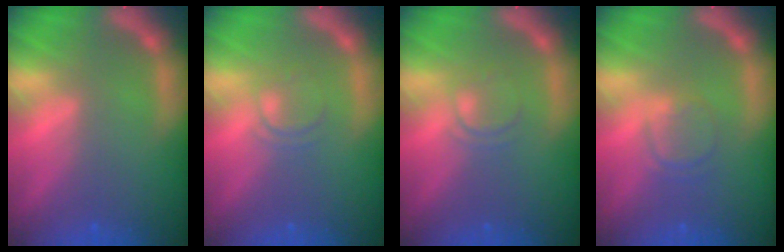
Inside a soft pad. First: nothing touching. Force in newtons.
{"total": 2.0}
{"total": 2.0}
{"total": 2.4}